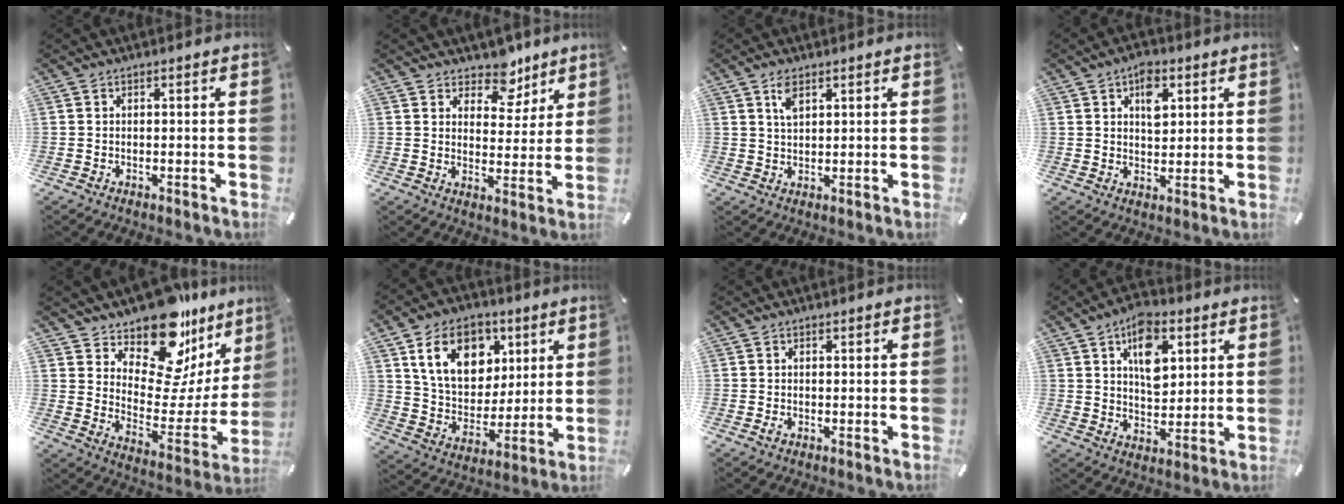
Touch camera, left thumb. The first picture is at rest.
{"total": 8.9, "force": [6.6, 5.5, 2.2], "torque": [-0.022, -0.052, 0.115]}
{"total": 3.6, "force": [2.0, 1.7, 2.4], "torque": [-0.046, -0.002, 0.035]}
{"total": 6.5, "force": [2.7, 4.2, 4.2], "torque": [-0.043, -0.010, 0.039]}
{"total": 17.8, "force": [14.2, 8.1, 7.1], "torque": [-0.107, -0.138, 0.244]}
{"total": 15.8, "force": [7.0, 11.8, 7.8], "torque": [-0.135, -0.011, 0.135]}
{"total": 0.8, "force": [-0.2, 0.5, 0.5], "torque": [-0.009, 0.000, -0.003]}
{"total": 11.3, "force": [4.9, 6.9, 7.4], "torque": [-0.102, -0.016, 0.085]}